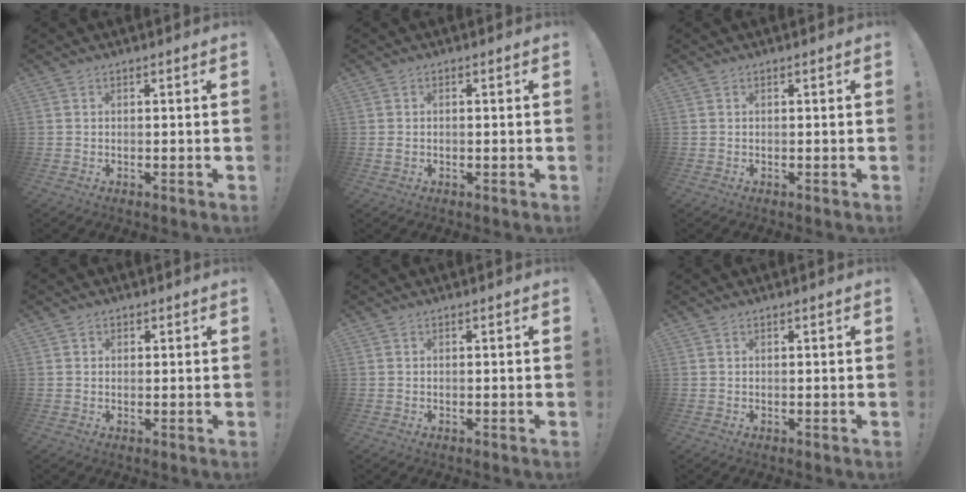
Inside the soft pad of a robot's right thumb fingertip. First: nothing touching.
{"total": 0.9, "force": [-0.2, 0.6, 0.6], "torque": [-0.016, 0.006, -0.003]}
{"total": 0.0}
{"total": 1.4, "force": [0.5, 1.3, 0.3], "torque": [0.001, 0.000, 0.009]}
{"total": 0.0}
{"total": 0.0}